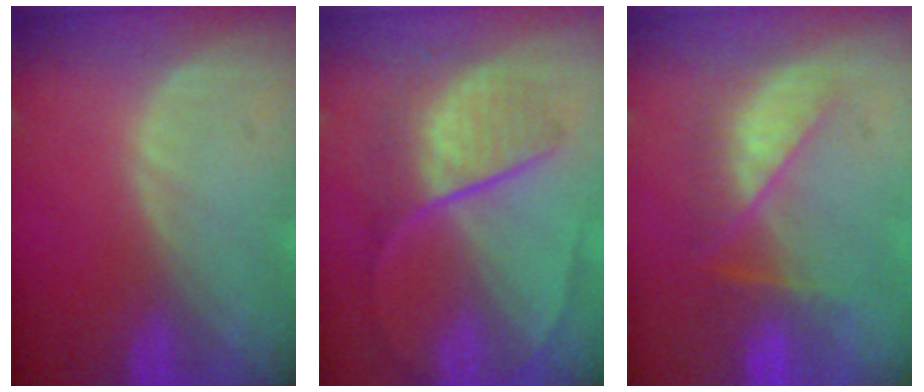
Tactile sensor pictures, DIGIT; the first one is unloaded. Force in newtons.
{"total": 8.5, "press": 7.4, "slide": 4.1}
{"total": 6.9, "press": 6.9, "slide": 1.1}